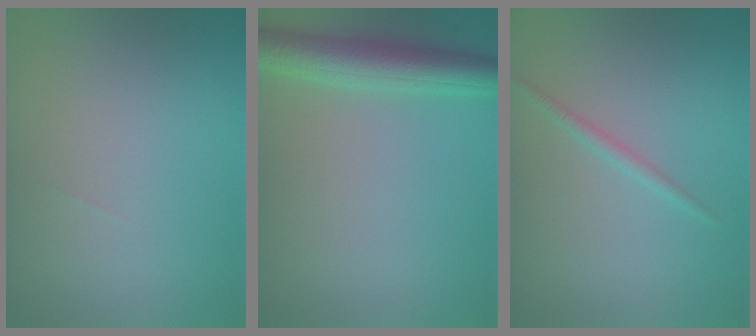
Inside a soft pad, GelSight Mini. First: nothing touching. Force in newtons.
{"total": 4.4, "press": 4.4, "slide": 0.0}
{"total": 1.0, "press": 1.0, "slide": 0.0}